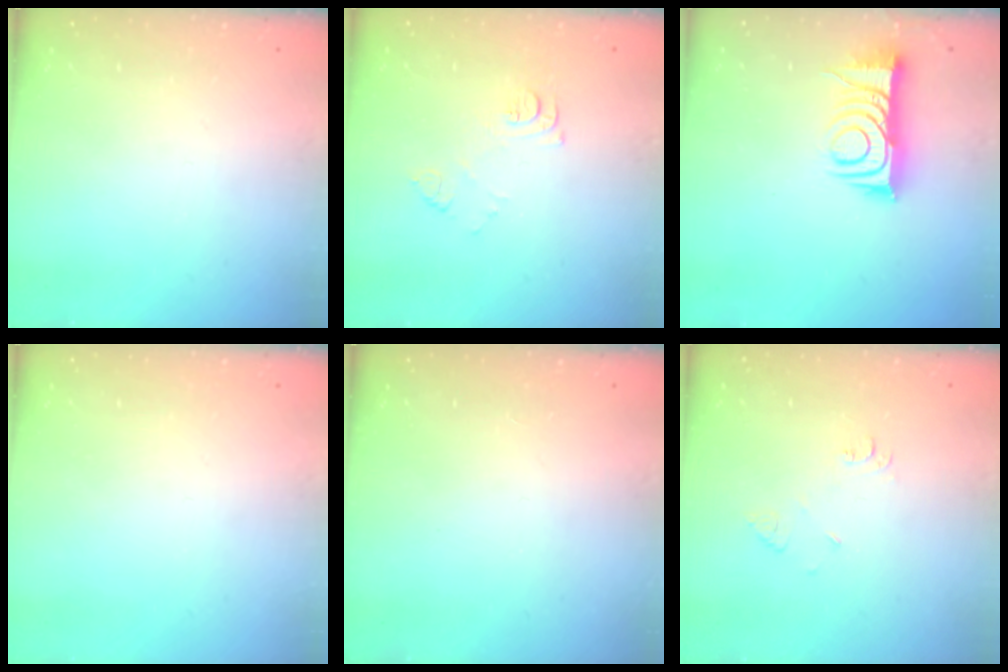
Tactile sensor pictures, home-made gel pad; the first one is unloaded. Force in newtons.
{"total": 7.2, "press": 7.2, "slide": 0.7}
{"total": 10.9, "press": 10.9, "slide": 0.2}
{"total": 0.0}
{"total": 2.8, "press": 2.8, "slide": 0.4}
{"total": 4.9, "press": 4.8, "slide": 0.7}